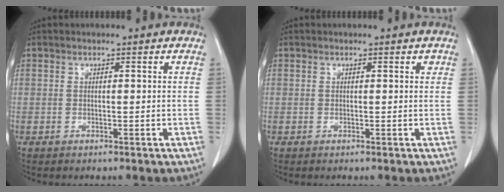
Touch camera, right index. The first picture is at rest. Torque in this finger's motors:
{"motor_torque": [0.03, 0.00, -0.01, -0.01]}